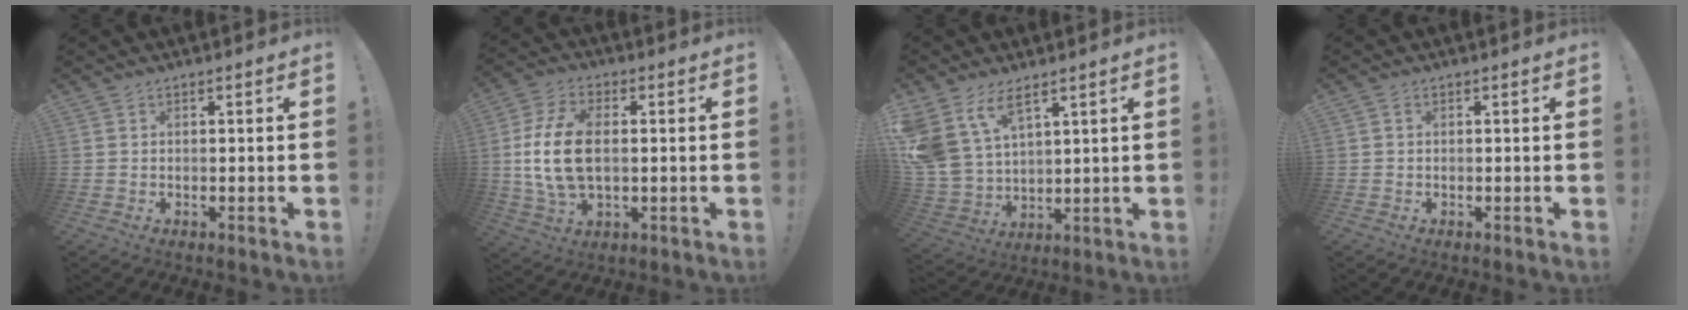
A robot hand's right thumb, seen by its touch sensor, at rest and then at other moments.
{"total": 14.7, "force": [0.6, 8.6, 11.9], "torque": [-0.237, 0.002, 0.014]}
{"total": 12.7, "force": [7.8, 6.8, 7.2], "torque": [-0.168, -0.047, 0.153]}
{"total": 0.5, "force": [0.0, 0.5, 0.3], "torque": [-0.010, 0.004, 0.000]}